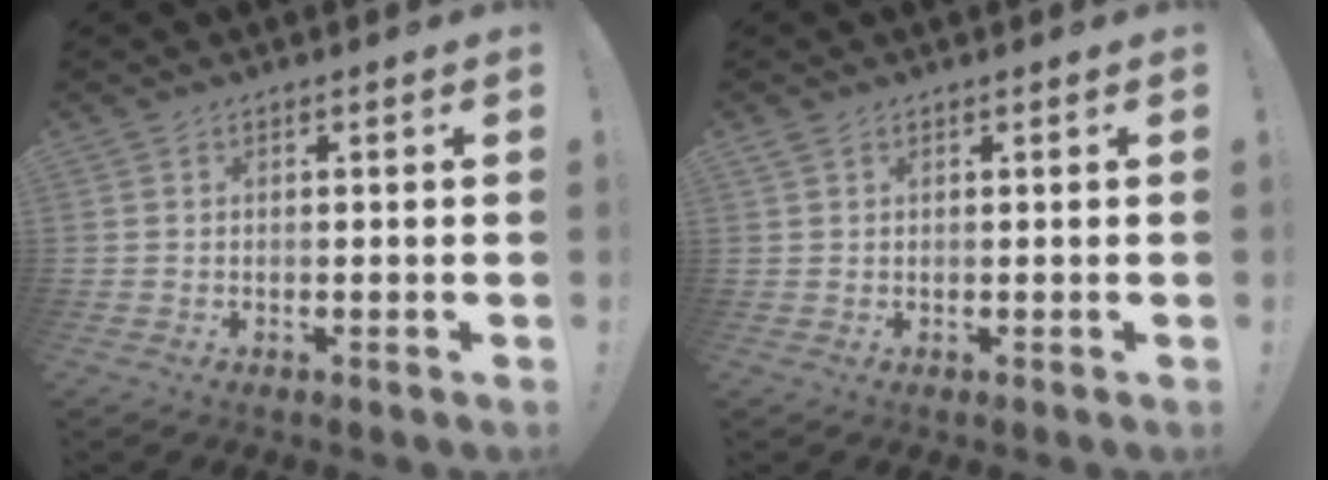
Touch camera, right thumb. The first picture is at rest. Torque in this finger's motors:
{"motor_torque": [0.00, 0.00, 0.24, 0.11, 0.00]}